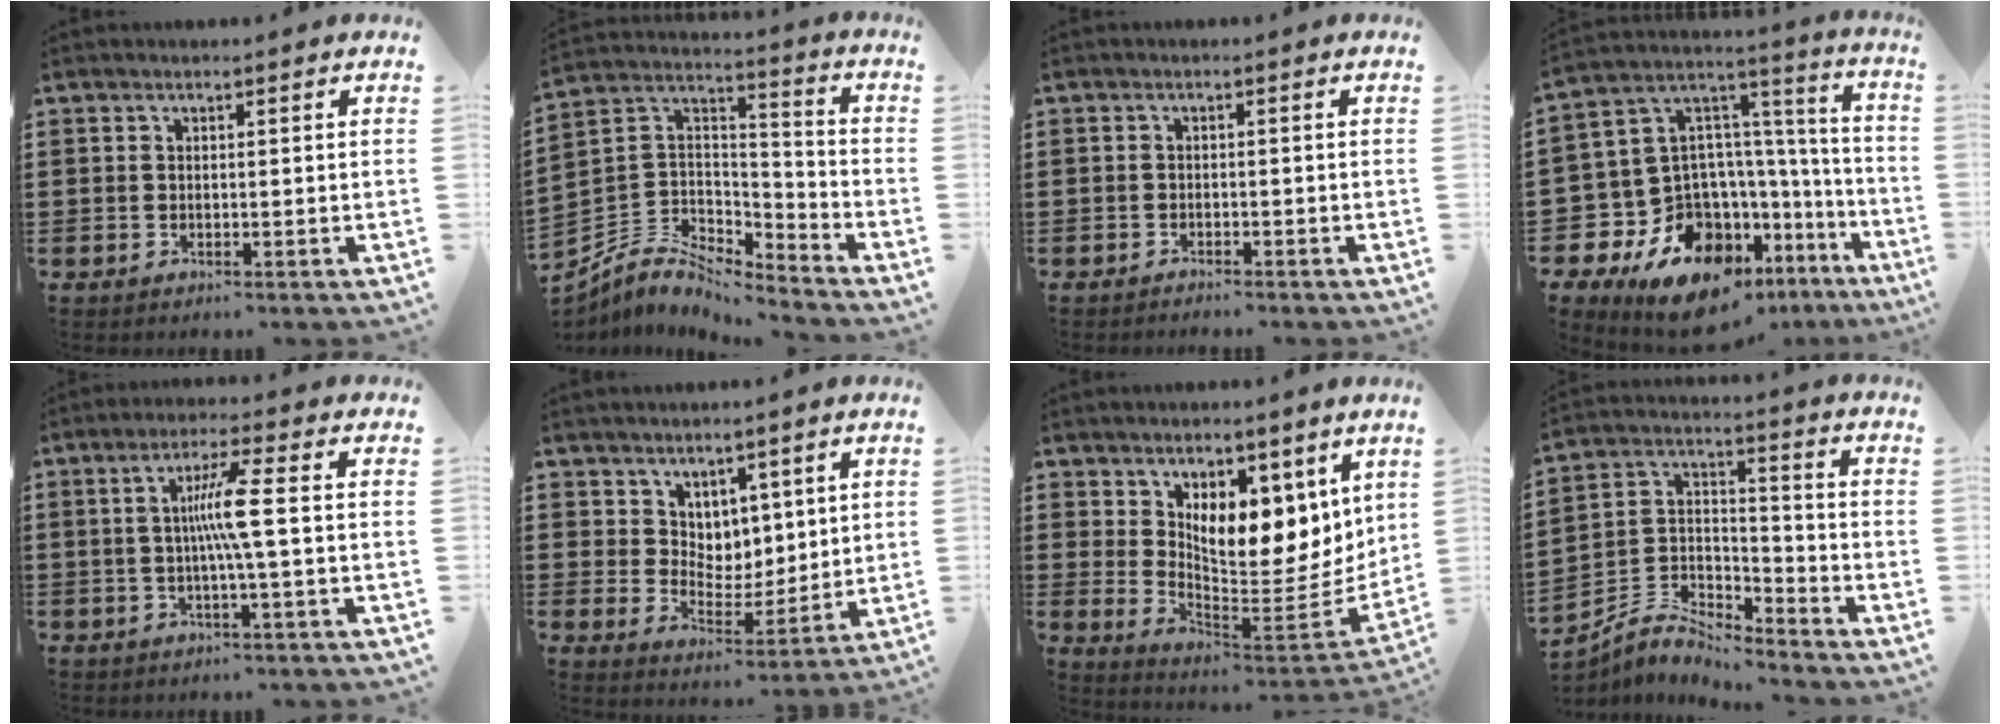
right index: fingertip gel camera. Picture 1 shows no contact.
{"total": 5.2, "force": [-4.3, 2.8, 1.1], "torque": [-0.048, -0.010, -0.088]}
{"total": 1.0, "force": [-1.0, 0.0, 0.0], "torque": [-0.003, 0.001, -0.022]}
{"total": 15.8, "force": [-11.8, 8.6, 5.9], "torque": [-0.132, 0.016, -0.190]}
{"total": 6.3, "force": [0.0, -0.5, 6.2], "torque": [-0.123, -0.008, -0.010]}
{"total": 5.4, "force": [3.9, 3.7, -0.2], "torque": [-0.024, -0.013, 0.075]}
{"total": 8.6, "force": [5.7, 4.2, 4.8], "torque": [-0.073, -0.061, 0.100]}
{"total": 4.9, "force": [-4.7, 0.9, 0.9], "torque": [-0.032, -0.002, -0.100]}